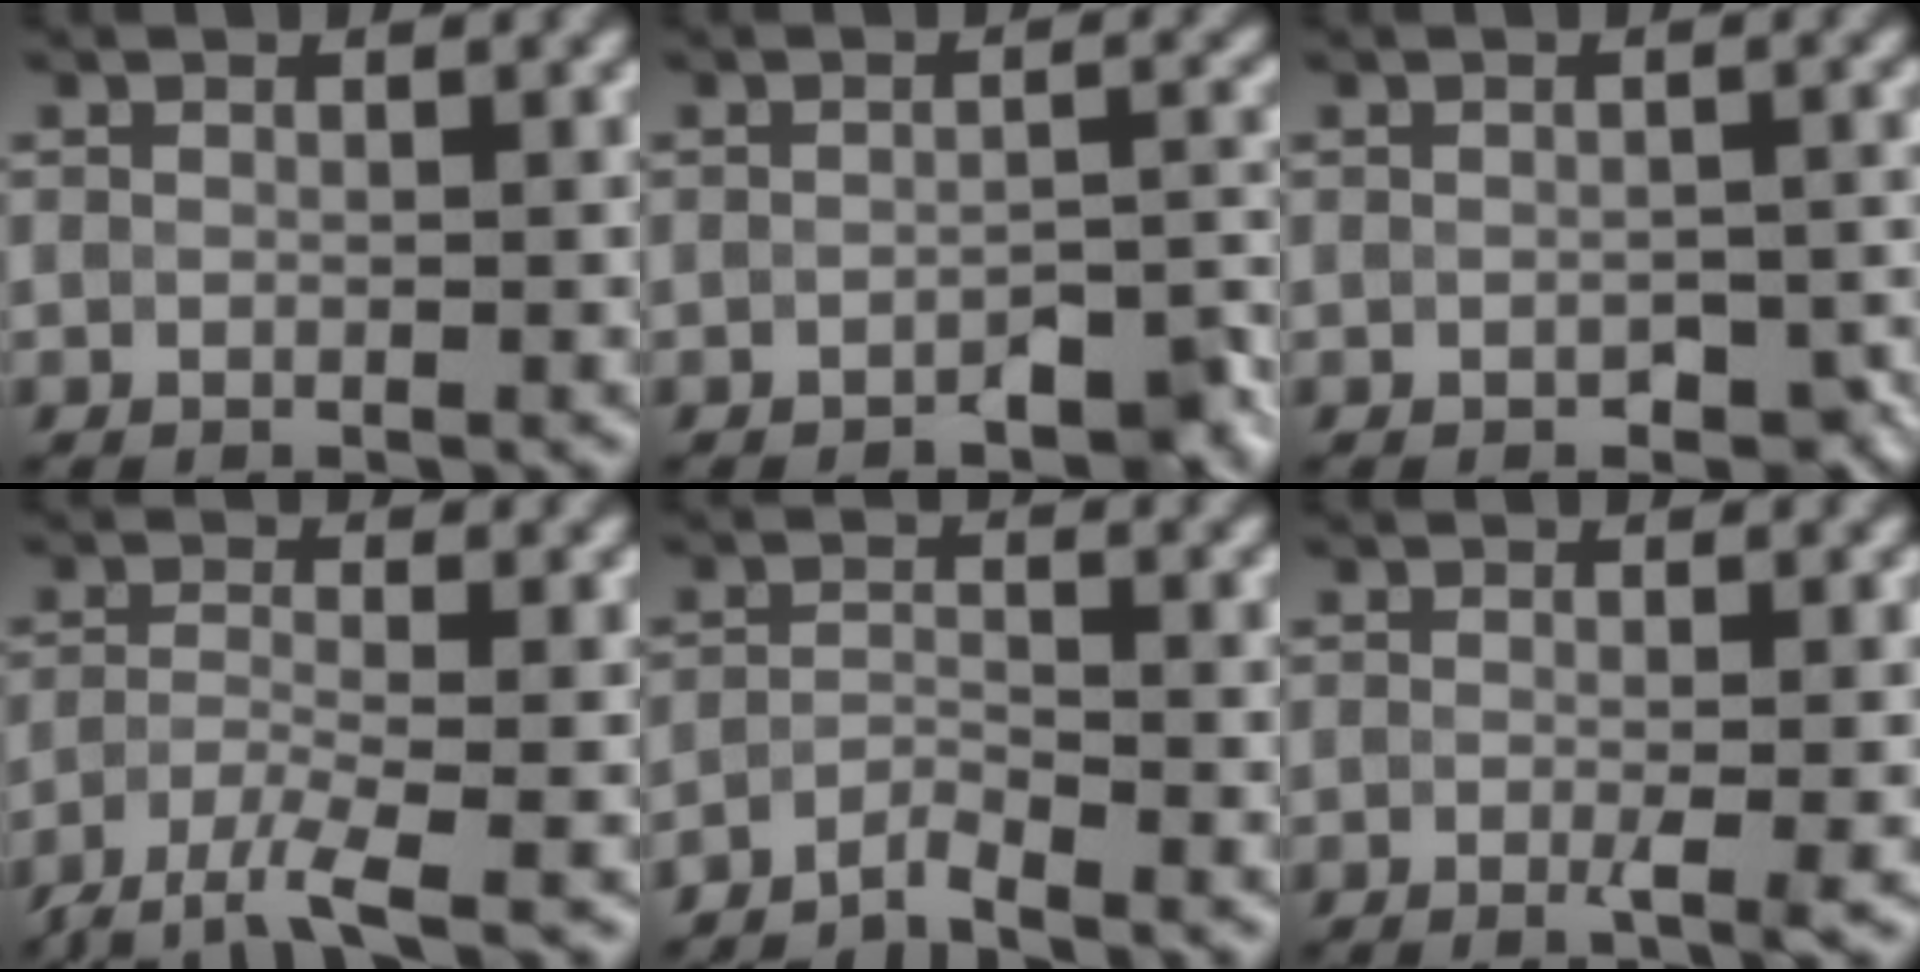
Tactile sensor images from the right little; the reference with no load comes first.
{"total": 4.1, "force": [-3.6, 1.1, 1.6], "torque": [-0.020, 0.002, -0.047]}
{"total": 4.0, "force": [-2.6, 2.4, 1.9], "torque": [-0.016, -0.009, -0.023]}
{"total": 4.2, "force": [-3.7, 0.3, 2.0], "torque": [-0.041, -0.010, -0.073]}
{"total": 2.5, "force": [-2.5, -0.2, -0.1], "torque": [0.004, 0.000, -0.055]}
{"total": 1.4, "force": [-0.8, 0.1, 1.2], "torque": [-0.016, -0.005, -0.012]}